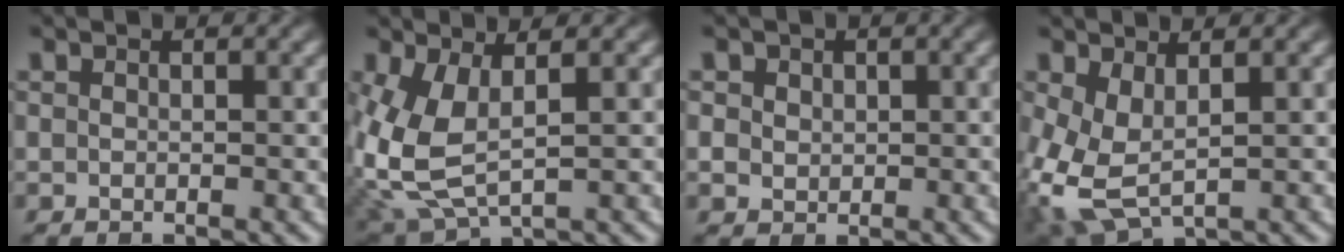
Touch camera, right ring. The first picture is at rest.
{"total": 6.9, "force": [0.0, 5.0, 4.8], "torque": [-0.149, -0.034, 0.022]}
{"total": 2.9, "force": [0.6, 2.7, 0.8], "torque": [-0.026, -0.007, 0.017]}
{"total": 6.2, "force": [-1.2, 4.8, 3.8], "torque": [-0.119, -0.048, 0.006]}